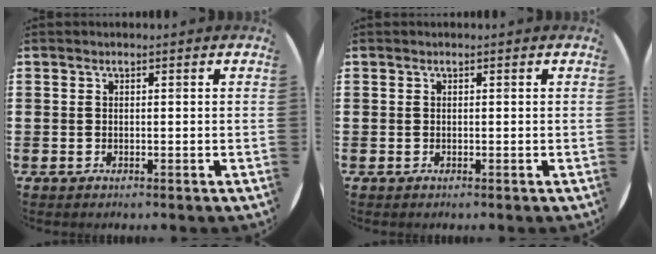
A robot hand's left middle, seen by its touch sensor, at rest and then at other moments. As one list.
[{"total": 0.0}]